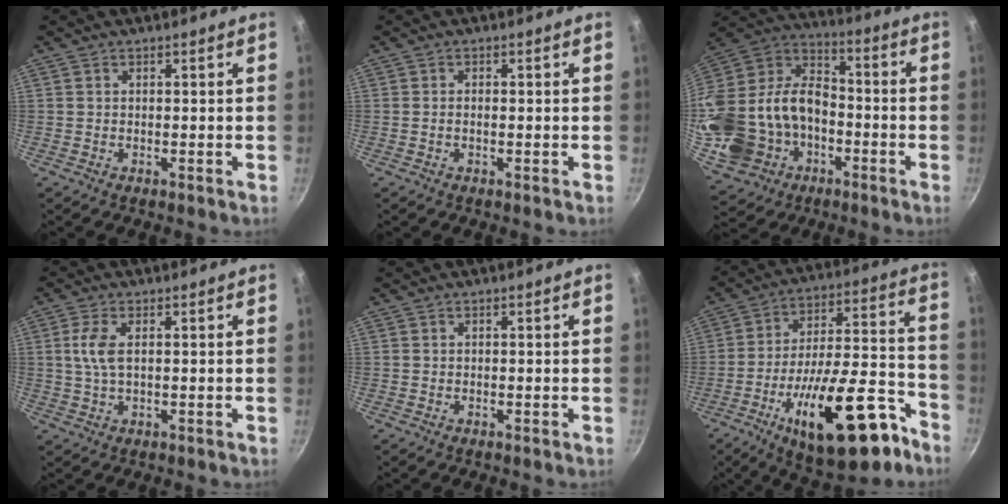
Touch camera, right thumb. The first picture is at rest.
{"total": 0.7, "force": [-0.2, 0.3, 0.6], "torque": [-0.011, 0.003, -0.005]}
{"total": 26.5, "force": [-6.4, 19.8, 16.3], "torque": [-0.325, 0.055, -0.099]}
{"total": 4.7, "force": [0.8, 2.1, 4.2], "torque": [-0.096, 0.004, 0.015]}
{"total": 0.0}
{"total": 25.4, "force": [-13.1, 9.7, 19.5], "torque": [-0.257, 0.076, -0.194]}